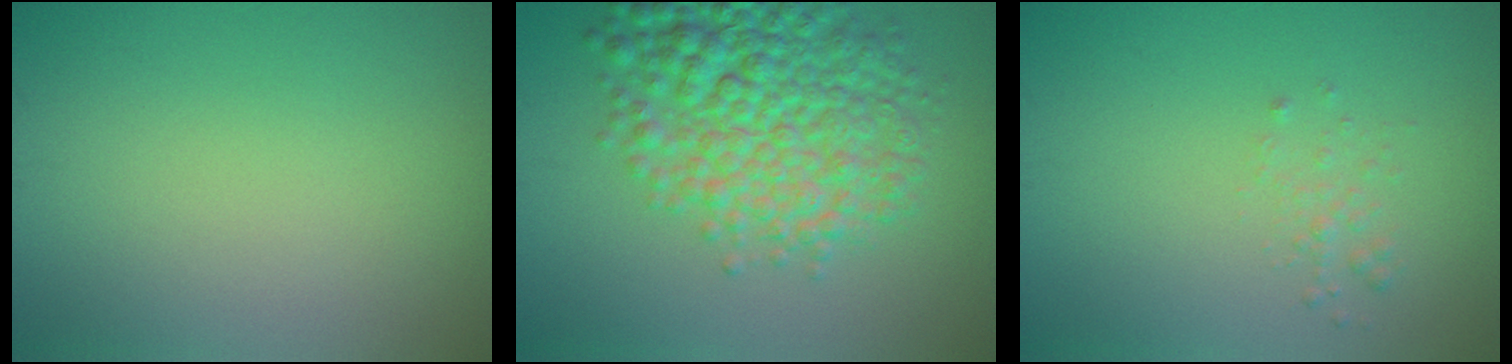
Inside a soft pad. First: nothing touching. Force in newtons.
{"total": 8.4, "press": 8.4, "slide": 0.2}
{"total": 1.0, "press": 1.0, "slide": 0.1}